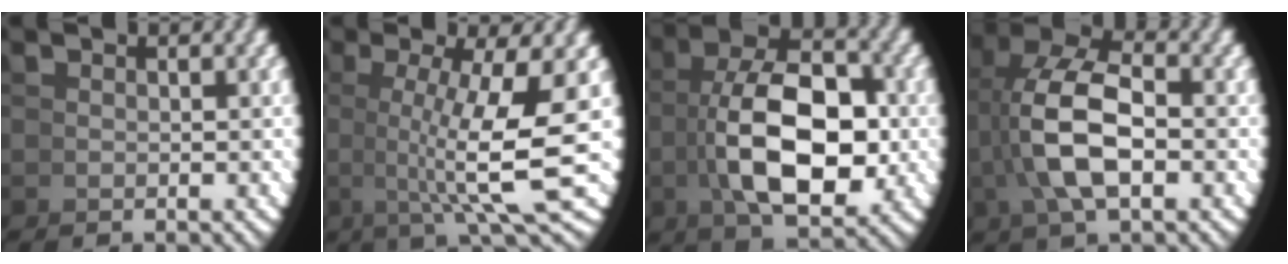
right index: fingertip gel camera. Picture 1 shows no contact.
{"total": 9.1, "force": [1.0, 2.4, 8.7], "torque": [-0.125, -0.005, 0.022]}
{"total": 10.3, "force": [0.8, 5.6, 8.6], "torque": [-0.140, -0.009, 0.019]}
{"total": 6.7, "force": [1.4, 3.2, 5.8], "torque": [-0.117, -0.003, 0.029]}